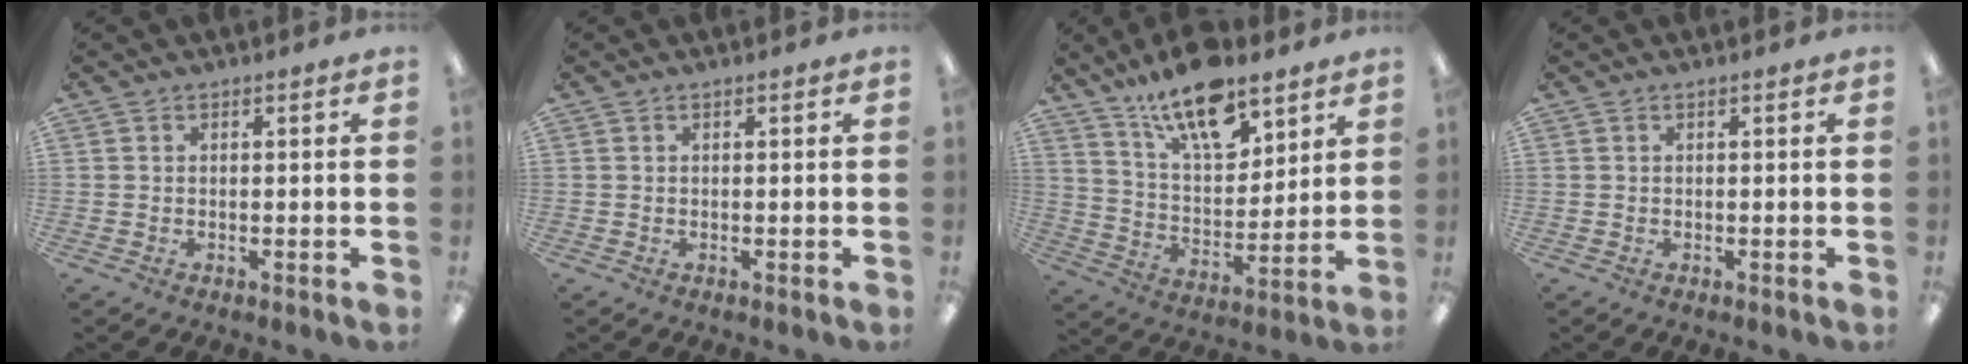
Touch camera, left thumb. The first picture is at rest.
{"total": 0.0}
{"total": 16.7, "force": [12.1, 6.6, 9.4], "torque": [-0.163, -0.063, 0.211]}
{"total": 0.0}